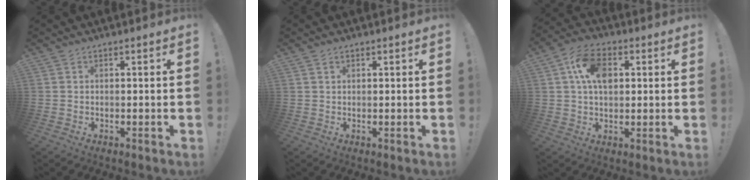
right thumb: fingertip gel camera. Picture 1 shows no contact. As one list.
[{"total": 0.7, "force": [0.5, 0.5, 0.3], "torque": [-0.002, -0.002, 0.009]}, {"total": 11.6, "force": [3.0, 7.4, 8.3], "torque": [-0.148, 0.011, 0.057]}]